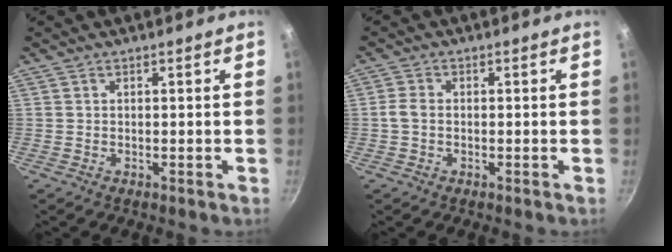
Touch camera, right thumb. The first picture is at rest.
{"total": 2.3, "force": [-0.4, 1.6, 1.6], "torque": [-0.034, 0.010, -0.010]}